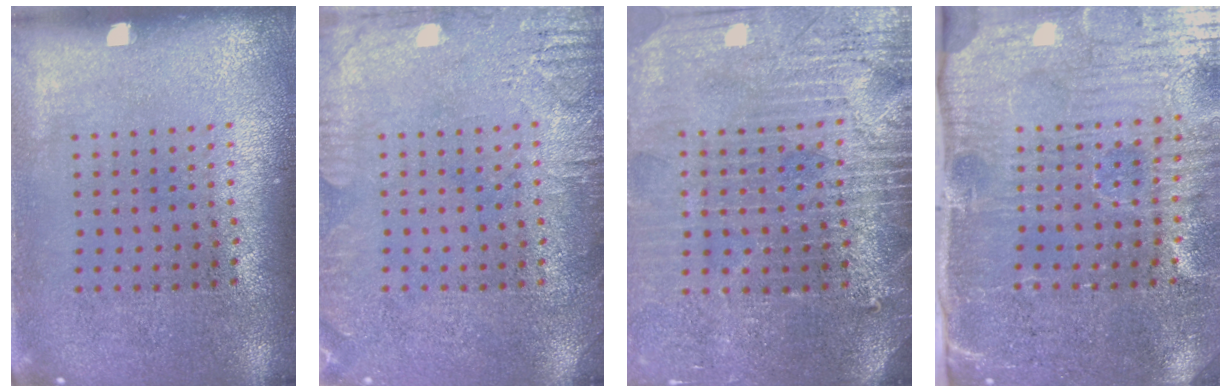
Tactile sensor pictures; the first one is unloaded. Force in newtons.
{"total": 2.6, "press": 2.5, "slide": 0.4}
{"total": 3.8, "press": 3.5, "slide": 1.5}
{"total": 5.2, "press": 4.3, "slide": 2.9}